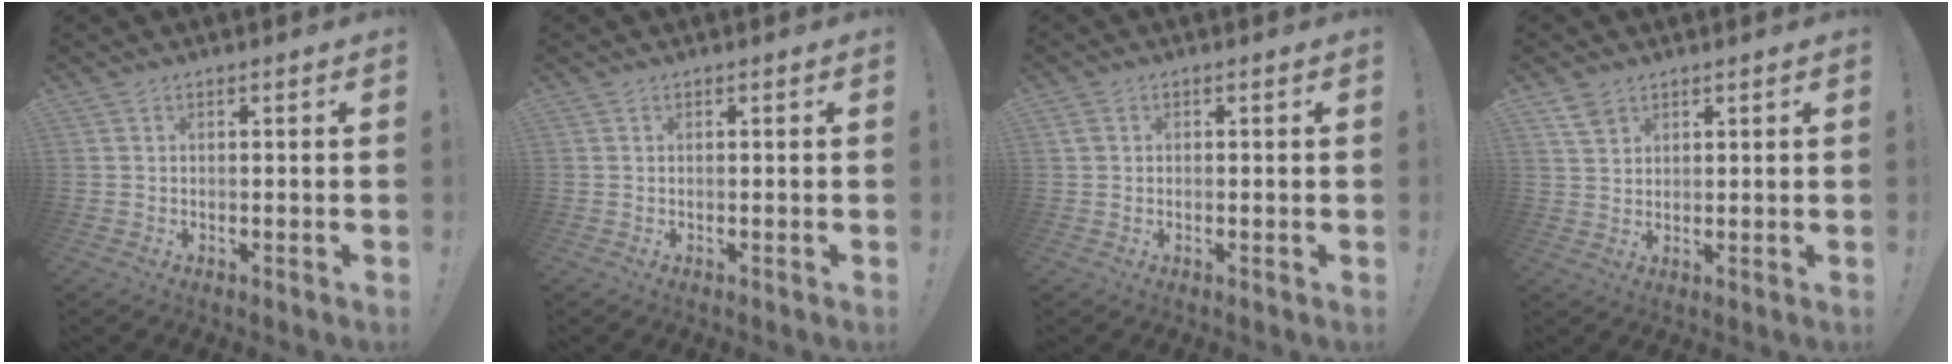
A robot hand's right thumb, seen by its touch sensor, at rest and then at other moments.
{"total": 0.0}
{"total": 1.3, "force": [0.5, 1.2, 0.4], "torque": [-0.008, 0.006, 0.009]}
{"total": 3.8, "force": [2.8, 2.2, 1.3], "torque": [-0.011, -0.019, 0.052]}